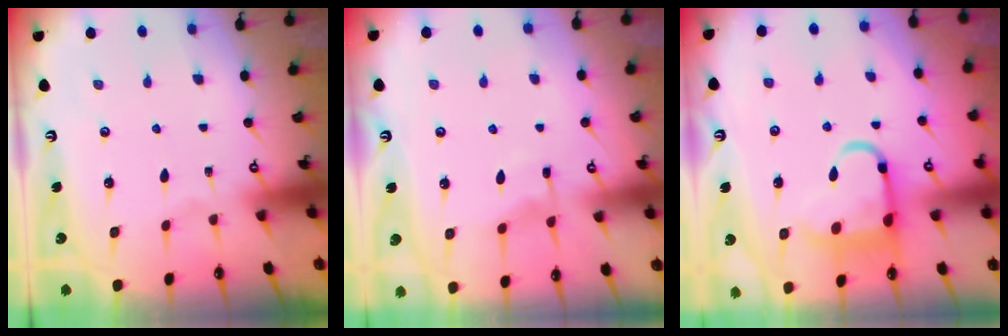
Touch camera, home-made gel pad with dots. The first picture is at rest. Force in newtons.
{"total": 3.9, "press": 3.9, "slide": 0.5}
{"total": 10.6, "press": 10.5, "slide": 1.5}